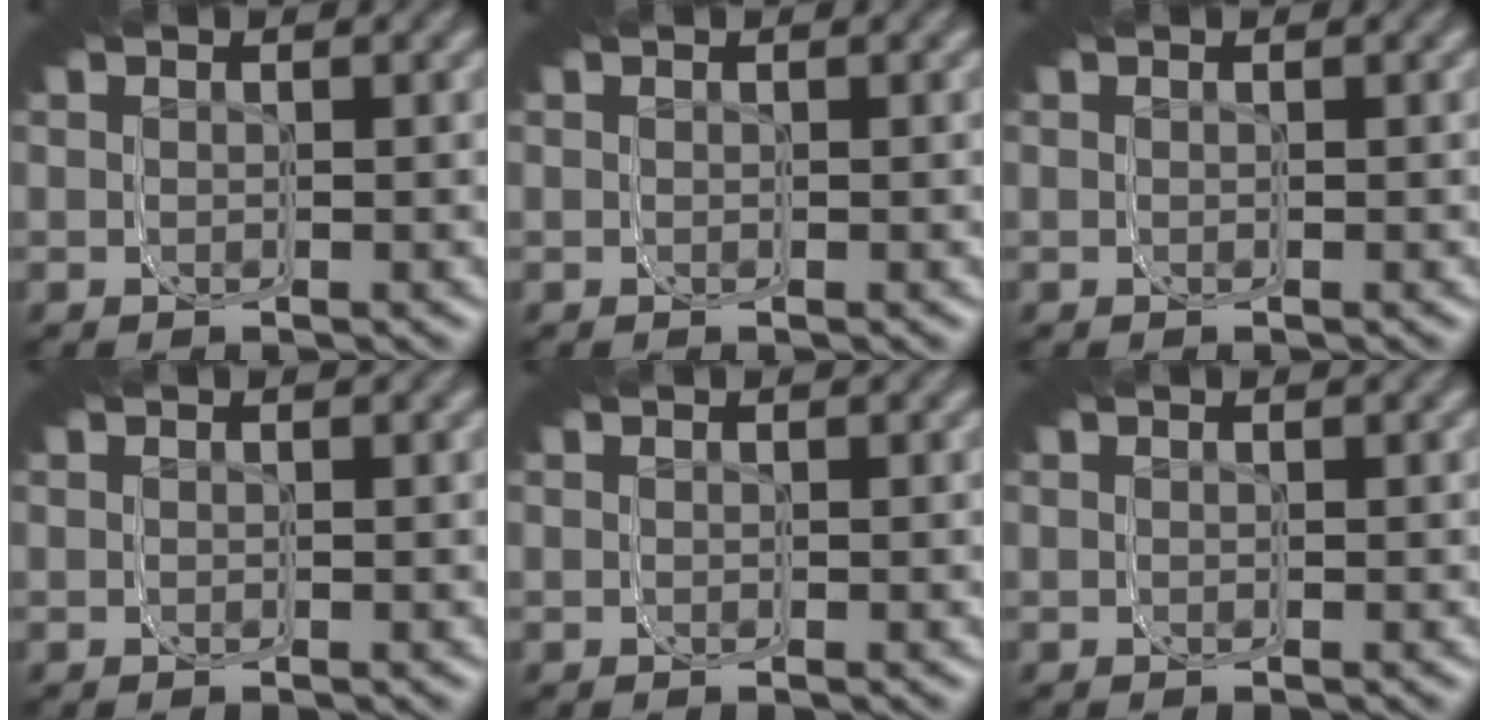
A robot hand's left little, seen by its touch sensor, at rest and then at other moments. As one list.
[{"total": 0.0}, {"total": 0.0}, {"total": 0.0}, {"total": 0.0}, {"total": 0.0}]